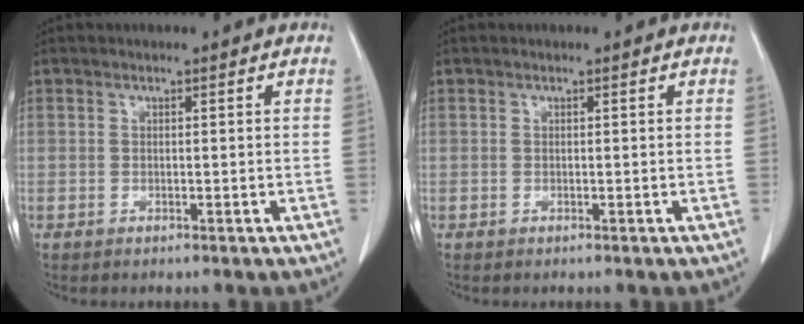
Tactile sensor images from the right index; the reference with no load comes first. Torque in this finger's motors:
{"motor_torque": [0.00, 0.00, 0.00, 0.00]}